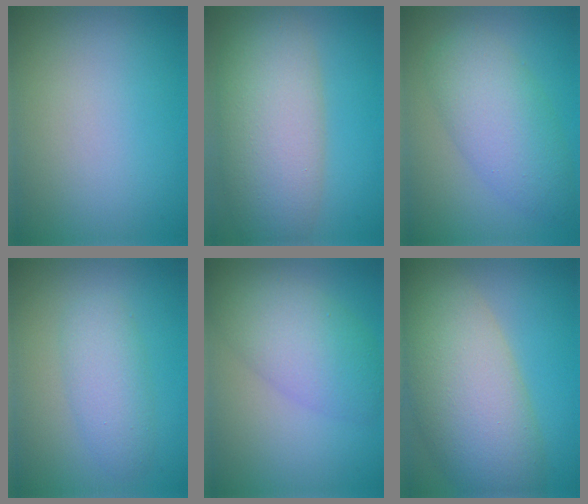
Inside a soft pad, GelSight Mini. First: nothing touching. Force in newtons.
{"total": 8.9, "press": 8.9, "slide": 0.4}
{"total": 5.6, "press": 5.6, "slide": 0.1}
{"total": 2.4, "press": 2.3, "slide": 0.1}
{"total": 5.6, "press": 5.6, "slide": 0.4}
{"total": 11.0, "press": 10.9, "slide": 0.9}